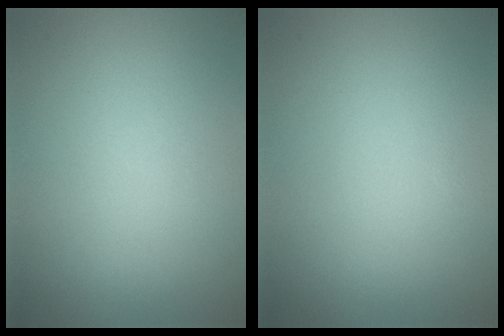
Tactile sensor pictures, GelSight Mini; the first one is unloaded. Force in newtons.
{"total": 0.0}